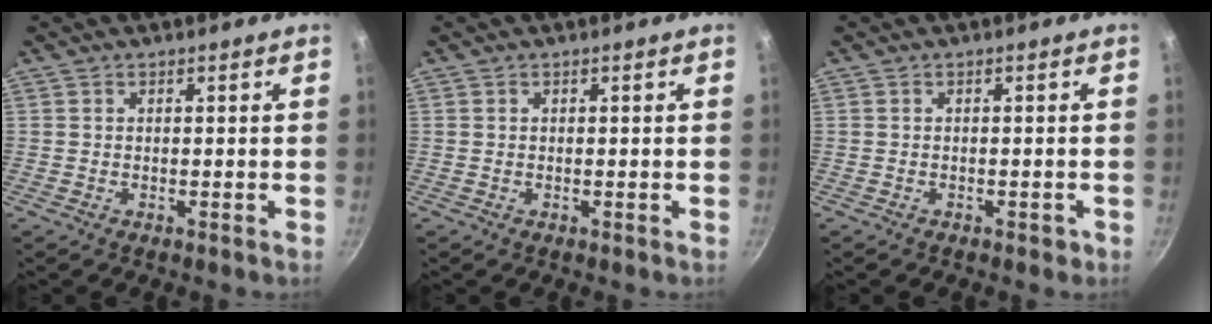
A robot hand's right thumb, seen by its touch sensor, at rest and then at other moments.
{"total": 0.0}
{"total": 1.0, "force": [-0.6, 0.7, 0.5], "torque": [0.002, 0.010, -0.001]}